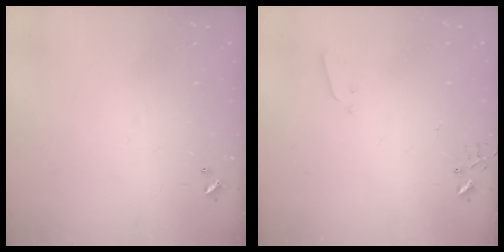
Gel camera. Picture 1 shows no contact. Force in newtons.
{"total": 2.1, "press": 2.1, "slide": 0.3}